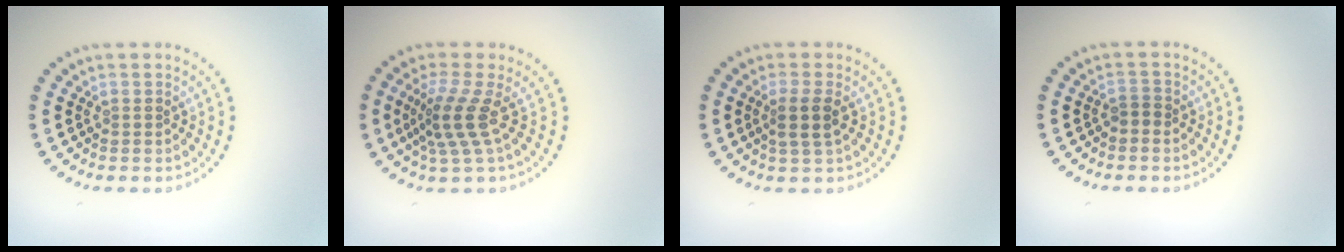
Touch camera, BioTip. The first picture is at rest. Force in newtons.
{"total": 3.3, "press": 2.3, "slide": 2.4}
{"total": 2.2, "press": 1.9, "slide": 1.1}
{"total": 0.8, "press": 0.7, "slide": 0.4}